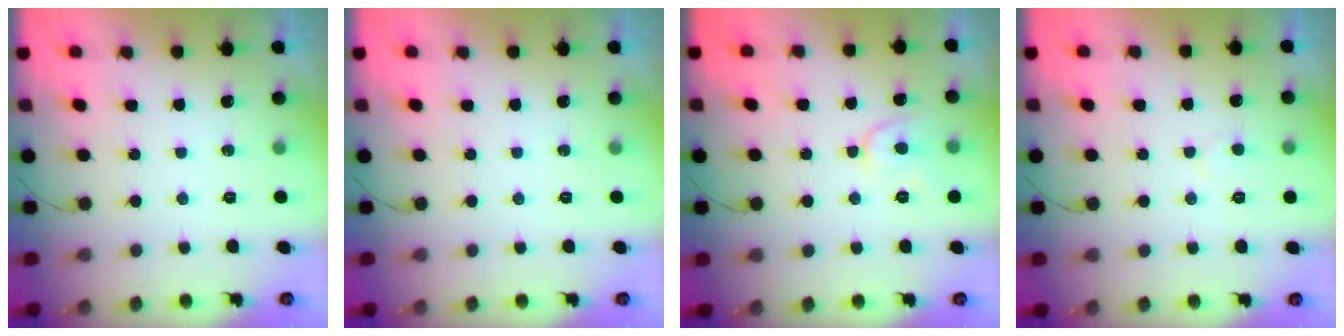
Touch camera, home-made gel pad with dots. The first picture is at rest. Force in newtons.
{"total": 0.0}
{"total": 7.3, "press": 7.2, "slide": 0.8}
{"total": 3.0, "press": 3.0, "slide": 0.3}